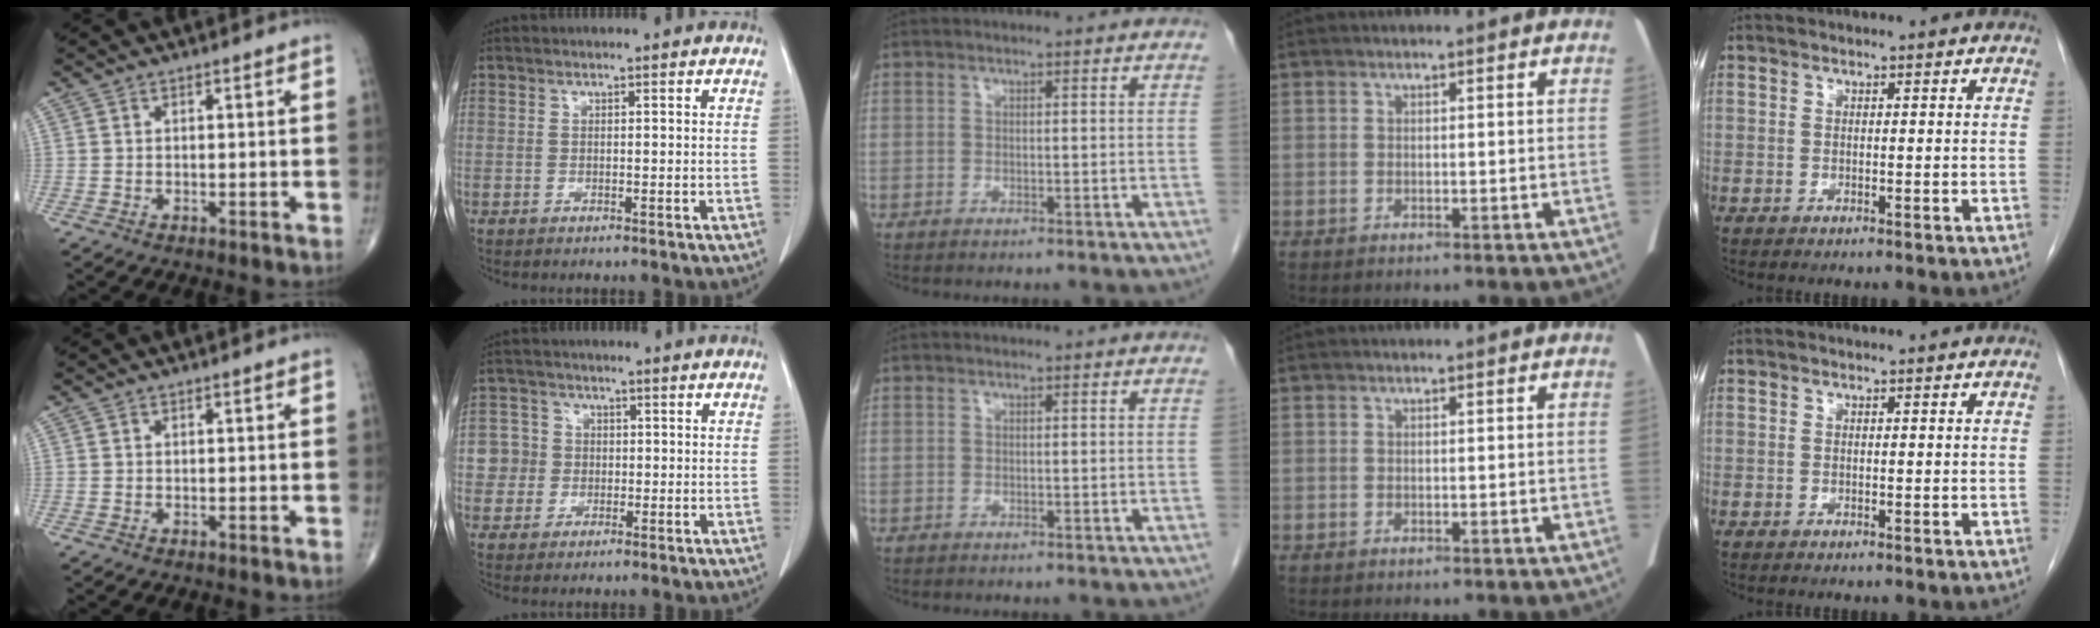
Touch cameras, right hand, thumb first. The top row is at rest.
{"index": {"total": 4.4, "force": [-0.2, 4.4, 0.2], "torque": [0.007, 0.016, -0.003]}}